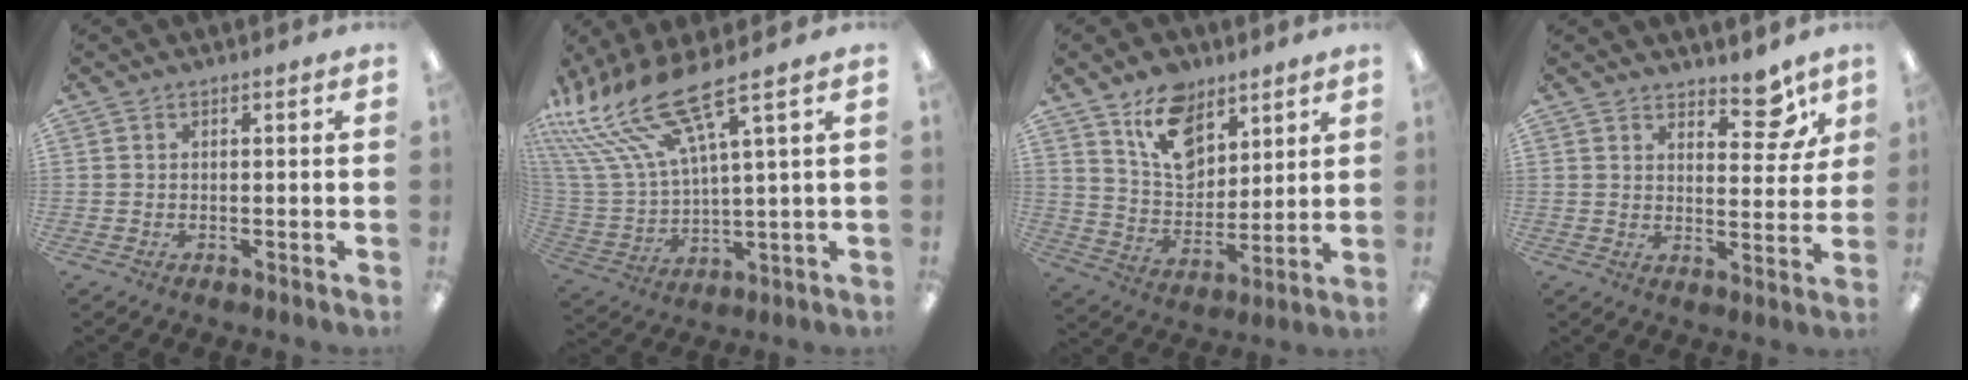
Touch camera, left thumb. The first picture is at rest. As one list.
[{"total": 18.5, "force": [13.1, 4.3, 12.4], "torque": [-0.277, -0.084, 0.228]}, {"total": 14.0, "force": [8.7, 9.2, 6.1], "torque": [-0.094, -0.041, 0.163]}, {"total": 8.1, "force": [6.3, 3.3, 3.8], "torque": [-0.036, -0.041, 0.106]}]